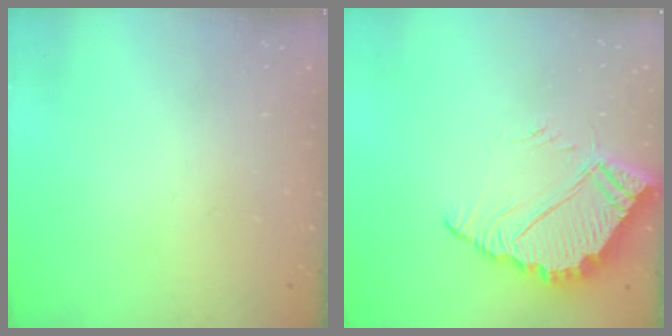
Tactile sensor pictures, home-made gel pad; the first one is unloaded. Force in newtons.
{"total": 7.2, "press": 7.2, "slide": 0.5}